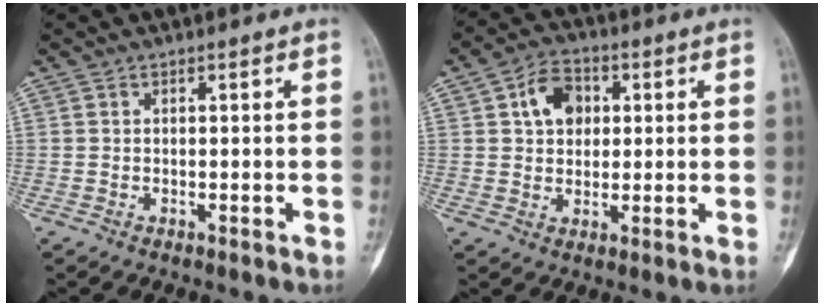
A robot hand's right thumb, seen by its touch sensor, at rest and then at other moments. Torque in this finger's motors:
{"motor_torque": [0.01, 0.04, 0.00, 0.00, 0.00]}